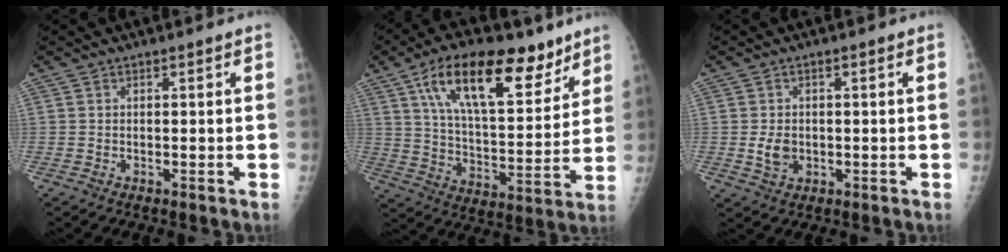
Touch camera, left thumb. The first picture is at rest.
{"total": 21.9, "force": [12.5, 9.6, 15.2], "torque": [-0.208, -0.044, 0.212]}
{"total": 3.4, "force": [-0.5, 2.6, 2.0], "torque": [-0.030, -0.003, -0.003]}